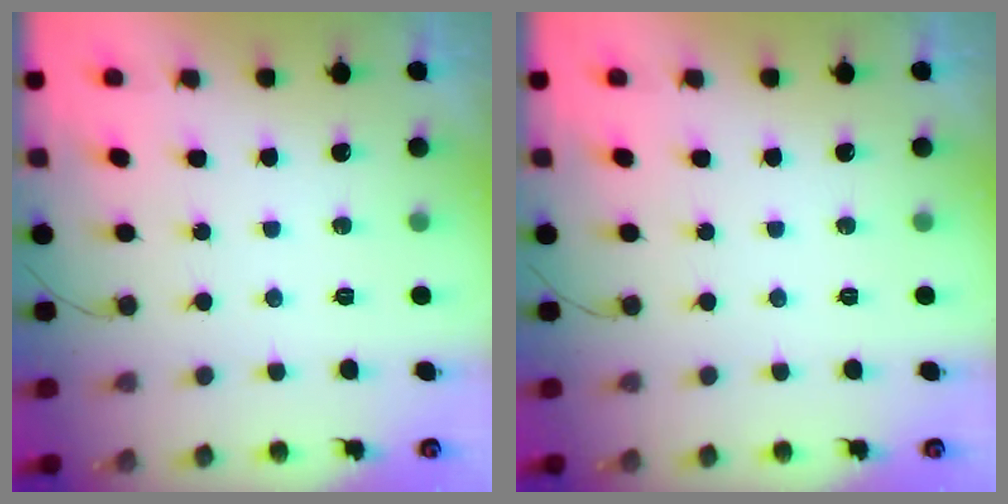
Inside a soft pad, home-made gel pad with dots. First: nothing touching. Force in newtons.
{"total": 0.0}